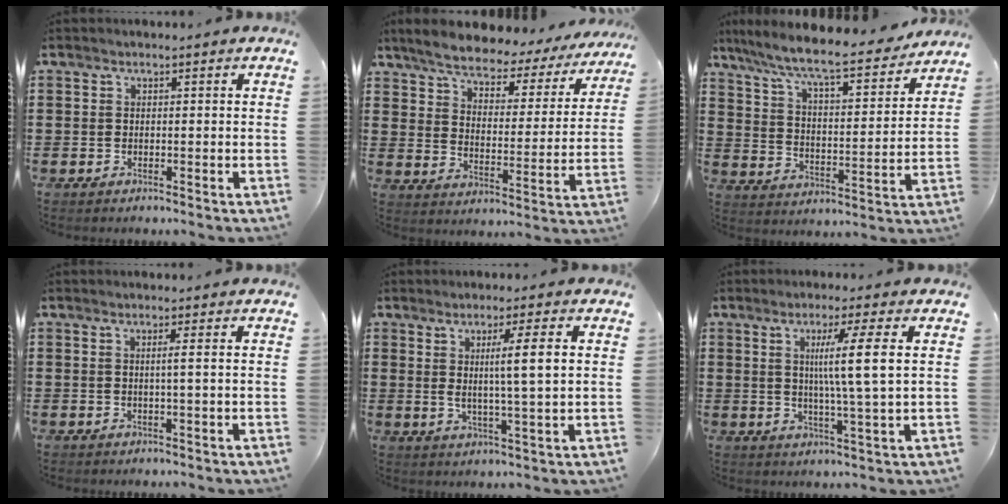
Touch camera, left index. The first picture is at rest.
{"total": 5.3, "force": [4.9, 1.2, 1.7], "torque": [-0.061, -0.032, 0.078]}
{"total": 9.0, "force": [7.9, 0.6, 4.3], "torque": [-0.115, -0.048, 0.129]}
{"total": 1.7, "force": [0.1, -0.5, 1.6], "torque": [-0.029, -0.005, -0.001]}
{"total": 6.1, "force": [1.7, -0.5, 5.8], "torque": [-0.108, -0.010, 0.021]}
{"total": 8.1, "force": [2.0, -0.4, 7.8], "torque": [-0.145, -0.005, 0.024]}